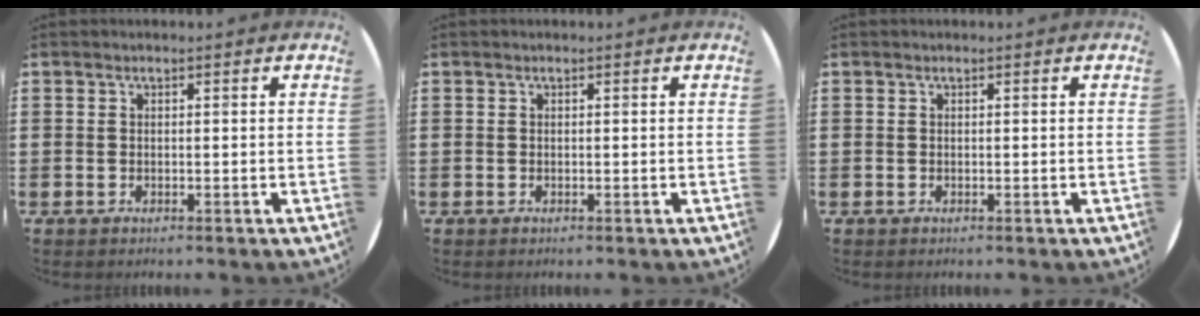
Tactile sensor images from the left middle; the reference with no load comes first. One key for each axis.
{"total": 0.0}
{"total": 0.0}